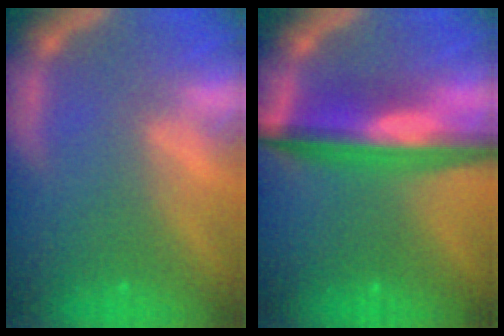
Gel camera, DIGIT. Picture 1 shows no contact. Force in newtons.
{"total": 8.1}